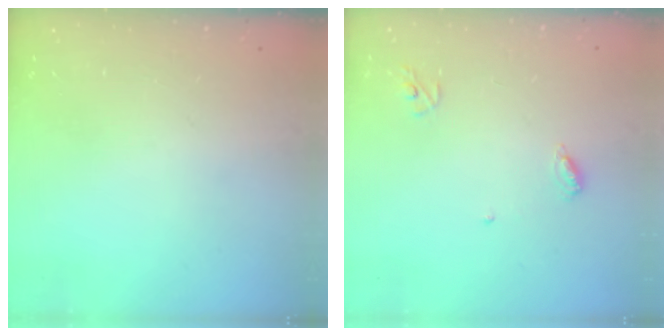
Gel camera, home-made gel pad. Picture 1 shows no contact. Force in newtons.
{"total": 4.9, "press": 4.9, "slide": 0.4}